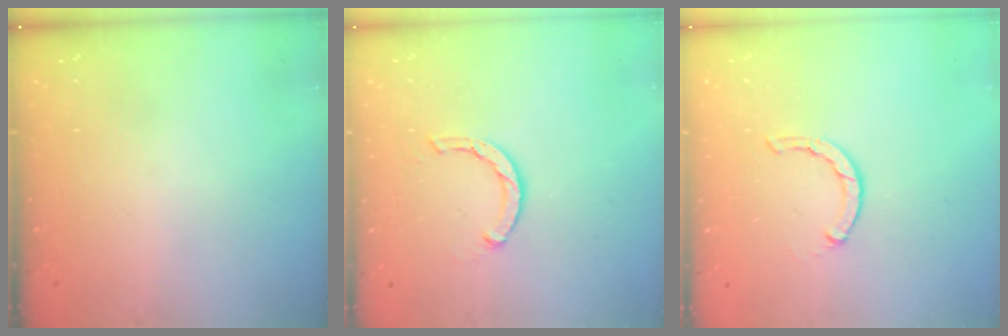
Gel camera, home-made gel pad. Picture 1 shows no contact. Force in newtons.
{"total": 3.6, "press": 3.5, "slide": 0.5}
{"total": 1.2, "press": 1.2, "slide": 0.2}